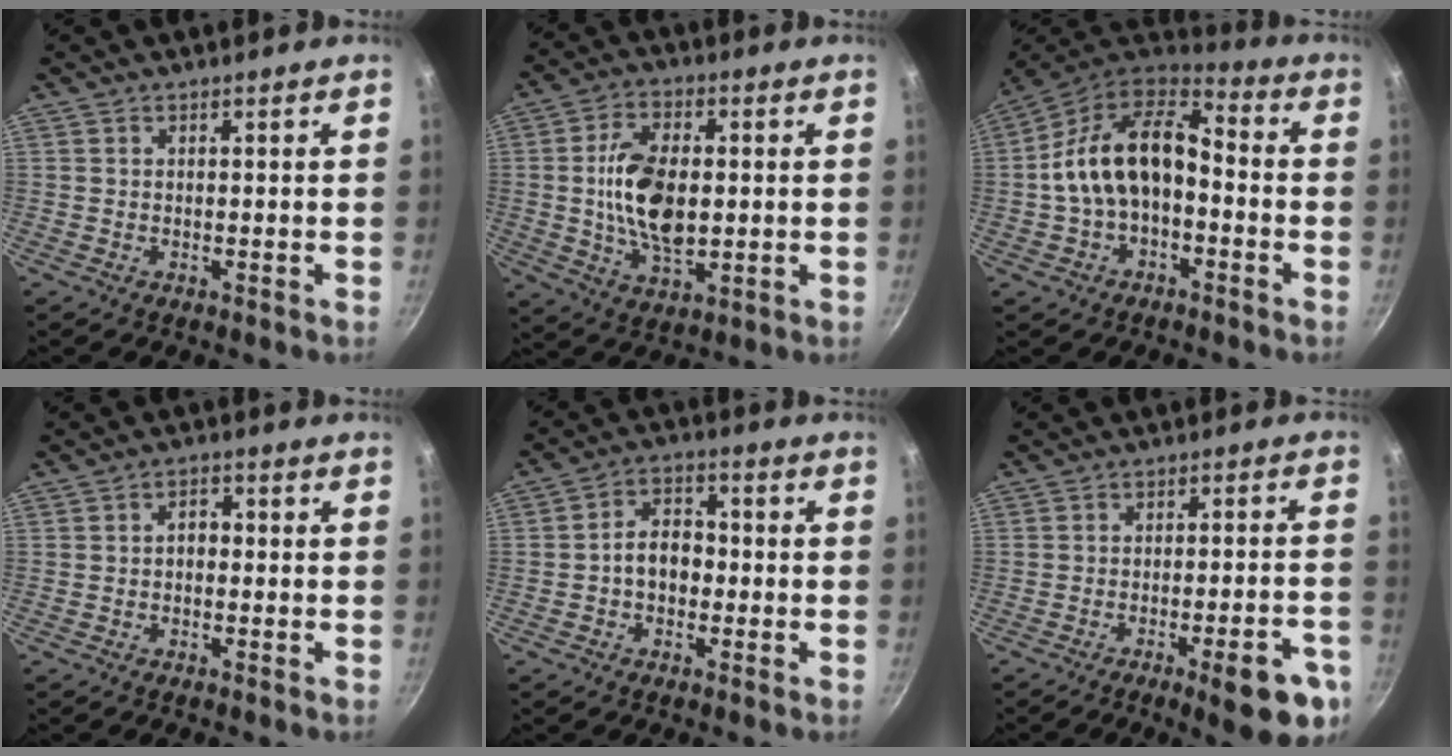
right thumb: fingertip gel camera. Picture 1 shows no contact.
{"total": 13.8, "force": [0.4, 7.6, 11.5], "torque": [-0.199, -0.001, 0.009]}
{"total": 16.9, "force": [-1.4, 10.2, 13.4], "torque": [-0.219, 0.052, -0.034]}
{"total": 2.6, "force": [-0.3, 1.8, 1.8], "torque": [-0.013, 0.014, -0.012]}
{"total": 6.8, "force": [-1.1, 4.9, 4.7], "torque": [-0.056, 0.026, -0.030]}
{"total": 11.9, "force": [-6.2, 2.8, 9.7], "torque": [-0.117, 0.031, -0.079]}